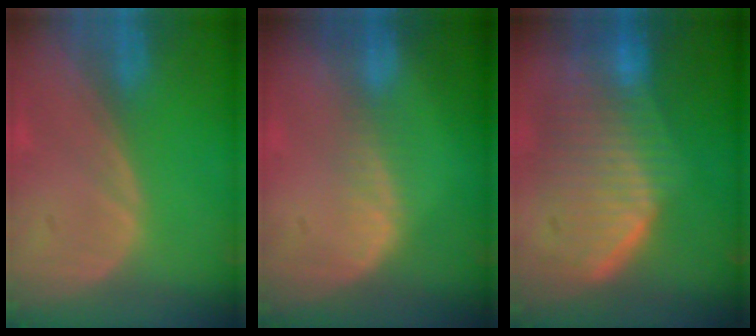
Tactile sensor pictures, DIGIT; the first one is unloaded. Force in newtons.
{"total": 2.5, "press": 2.0, "slide": 1.6}
{"total": 10.0, "press": 9.0, "slide": 4.4}